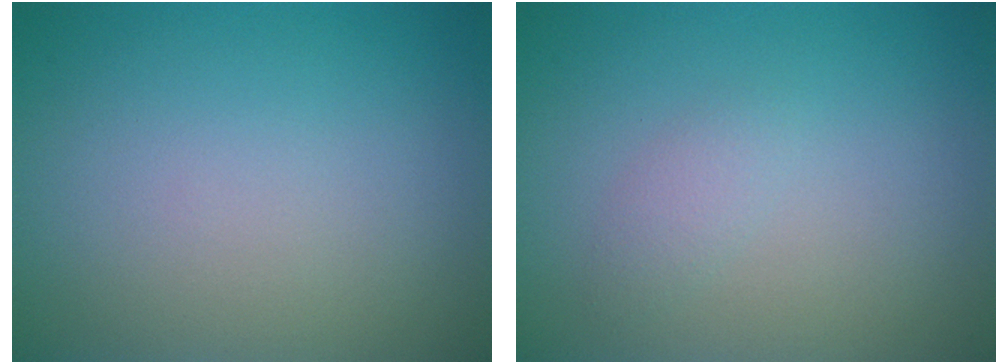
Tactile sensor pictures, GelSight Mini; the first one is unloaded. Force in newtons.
{"total": 1.1, "press": 1.1, "slide": 0.0}